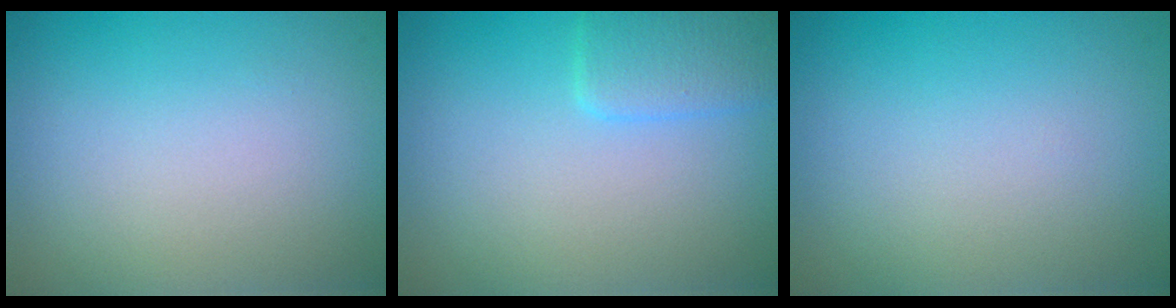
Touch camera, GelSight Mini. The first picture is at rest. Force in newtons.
{"total": 2.6, "press": 2.5, "slide": 0.3}
{"total": 0.0}